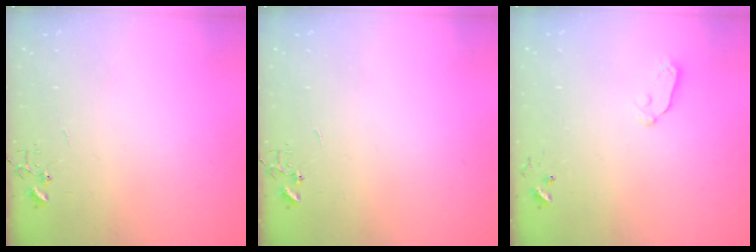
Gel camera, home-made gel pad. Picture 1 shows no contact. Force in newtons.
{"total": 0.0}
{"total": 5.6, "press": 5.6, "slide": 0.3}